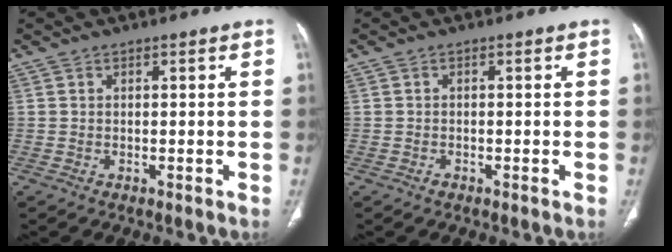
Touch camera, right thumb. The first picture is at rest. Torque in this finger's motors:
{"motor_torque": [-0.01, 0.25, -0.34, -0.06, 0.02]}